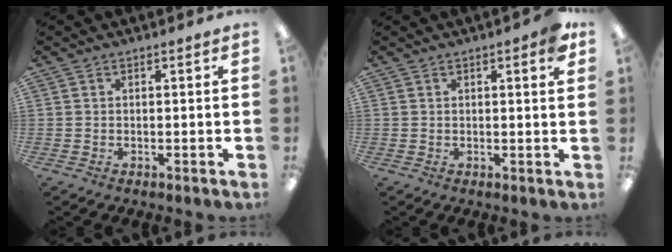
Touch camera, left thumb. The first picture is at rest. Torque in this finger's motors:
{"motor_torque": [0.65, 0.60, 0.80, -0.14, 0.00]}